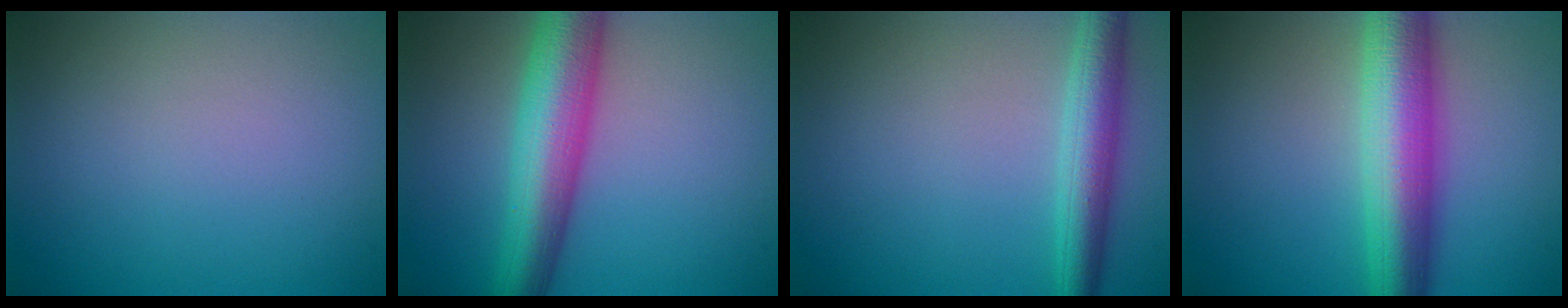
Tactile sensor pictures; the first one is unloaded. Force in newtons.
{"total": 8.5, "press": 8.5, "slide": 0.2}
{"total": 4.1, "press": 4.1, "slide": 0.0}
{"total": 8.4, "press": 8.4, "slide": 0.1}